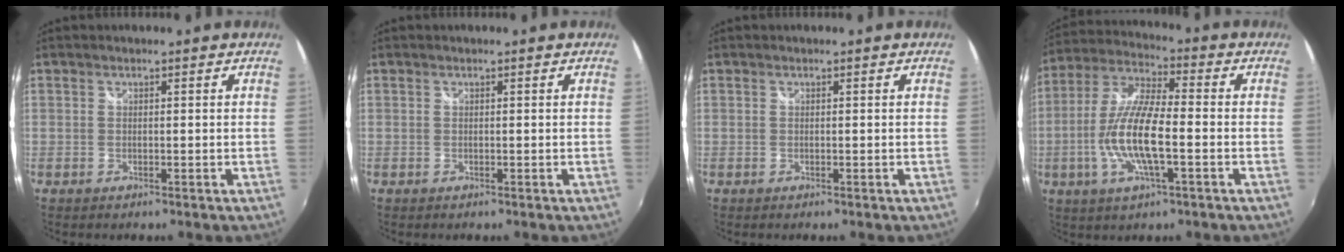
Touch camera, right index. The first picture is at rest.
{"total": 0.0}
{"total": 0.0}
{"total": 13.3, "force": [-3.1, 3.3, 12.5], "torque": [-0.256, -0.003, -0.061]}